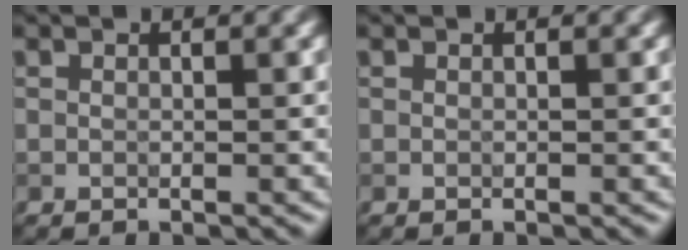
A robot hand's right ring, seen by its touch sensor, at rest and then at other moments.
{"total": 0.0}